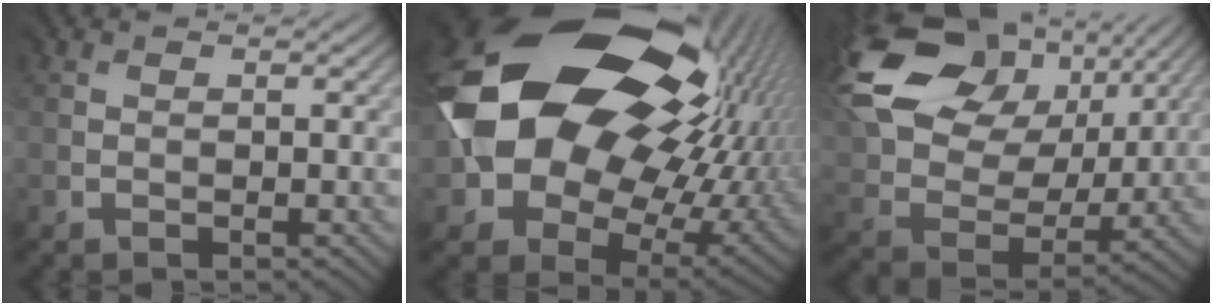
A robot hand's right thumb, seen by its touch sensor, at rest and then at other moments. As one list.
[{"total": 20.5, "force": [6.0, 15.3, 12.3], "torque": [-0.279, -0.010, 0.124]}, {"total": 19.1, "force": [8.9, 12.6, 11.3], "torque": [-0.284, 0.045, 0.162]}]